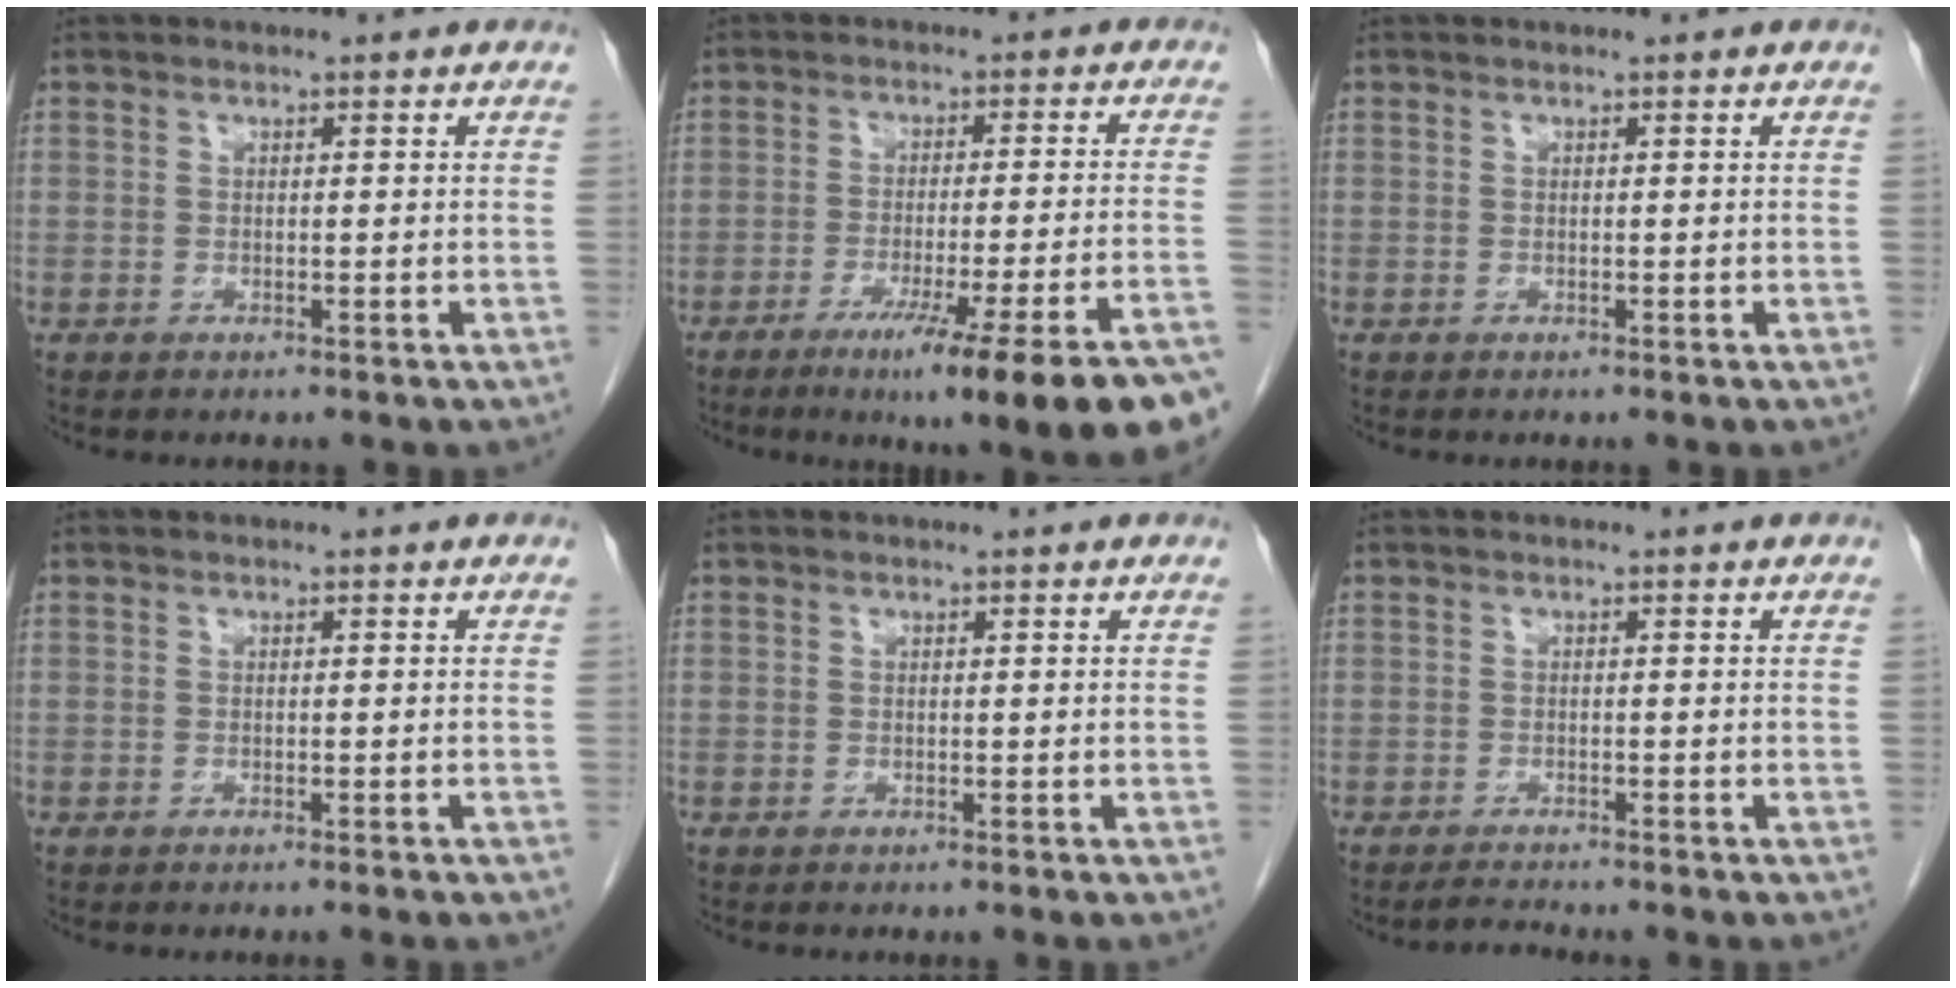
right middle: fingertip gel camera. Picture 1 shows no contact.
{"total": 20.1, "force": [-14.2, -0.1, 14.3], "torque": [-0.122, -0.021, -0.201]}
{"total": 0.0}
{"total": 1.5, "force": [-1.2, -0.2, 0.8], "torque": [-0.013, 0.003, -0.012]}
{"total": 0.0}
{"total": 1.5, "force": [-1.4, -0.3, 0.2], "torque": [-0.009, -0.009, -0.024]}